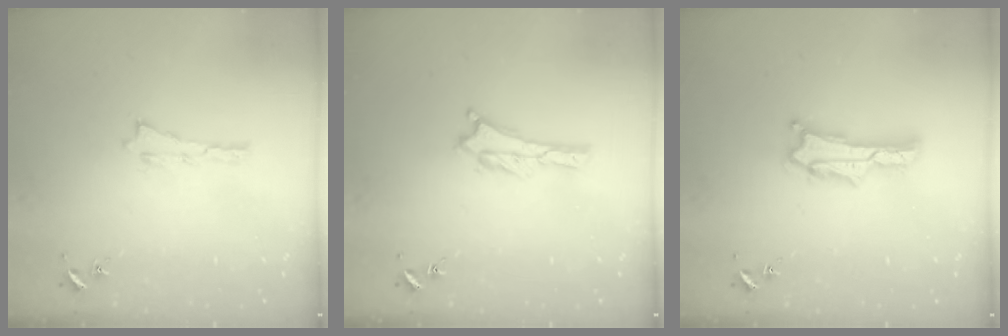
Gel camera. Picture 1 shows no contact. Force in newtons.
{"total": 0.7, "press": 0.6, "slide": 0.2}
{"total": 1.6, "press": 1.5, "slide": 0.3}